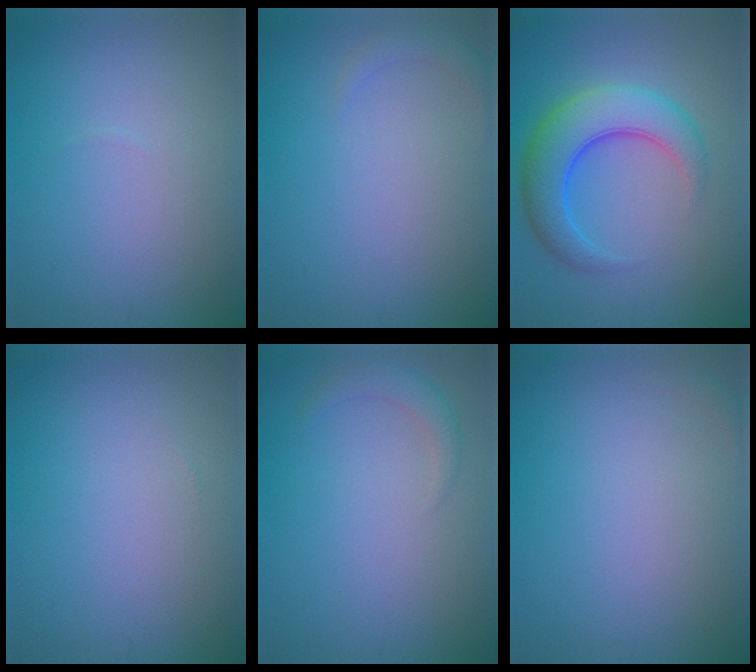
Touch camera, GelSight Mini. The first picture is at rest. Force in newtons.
{"total": 1.3, "press": 1.3, "slide": 0.2}
{"total": 6.6, "press": 6.6, "slide": 0.2}
{"total": 0.0}
{"total": 1.8, "press": 1.8, "slide": 0.3}
{"total": 0.6, "press": 0.6, "slide": 0.1}